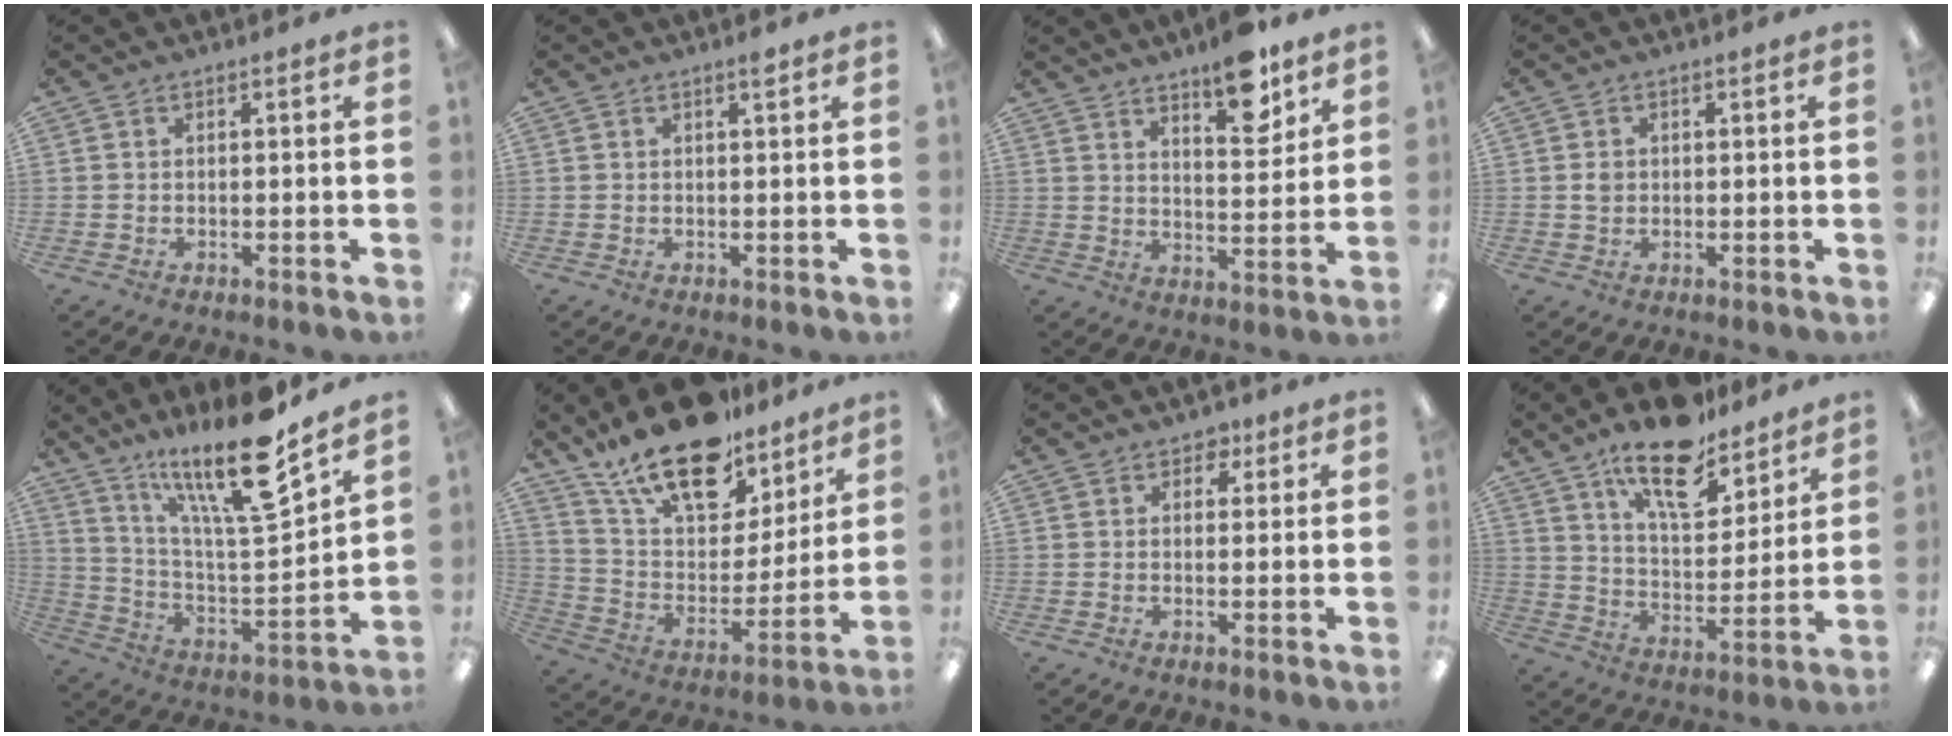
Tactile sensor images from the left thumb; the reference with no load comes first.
{"total": 1.2, "force": [0.9, 0.1, 0.7], "torque": [-0.007, -0.003, 0.014]}
{"total": 11.2, "force": [8.3, 3.7, 6.6], "torque": [-0.076, -0.051, 0.136]}
{"total": 1.8, "force": [0.2, 1.5, 0.8], "torque": [-0.009, 0.002, 0.001]}
{"total": 21.0, "force": [14.9, 4.7, 14.0], "torque": [-0.241, -0.096, 0.245]}
{"total": 20.8, "force": [15.8, 9.0, 10.1], "torque": [-0.191, -0.102, 0.284]}
{"total": 2.9, "force": [1.6, 2.2, 1.0], "torque": [0.002, -0.004, 0.026]}
{"total": 17.3, "force": [13.0, 6.8, 9.2], "torque": [-0.152, -0.073, 0.222]}